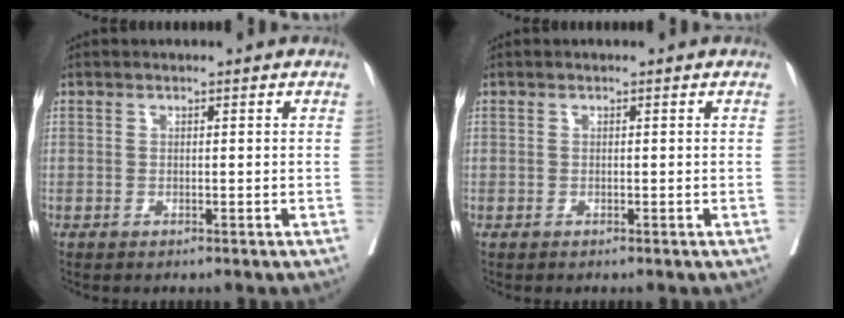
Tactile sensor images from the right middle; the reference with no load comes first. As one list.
[{"total": 0.0}]